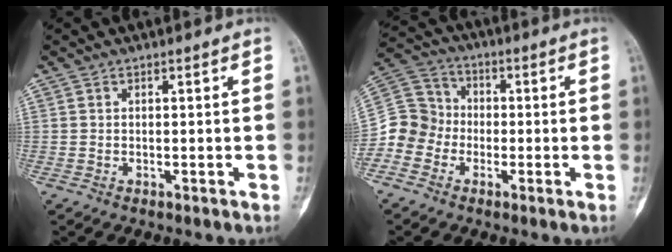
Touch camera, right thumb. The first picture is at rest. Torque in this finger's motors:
{"motor_torque": [0.97, 1.05, 0.53, -0.81, -0.06]}